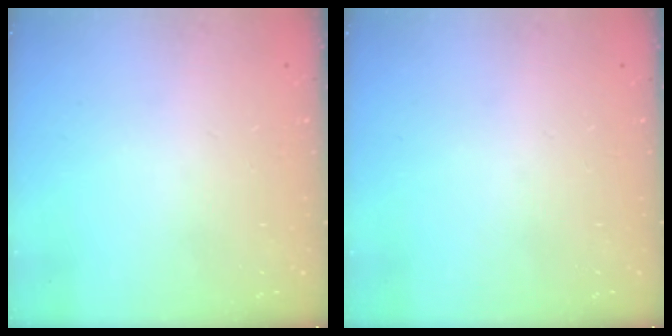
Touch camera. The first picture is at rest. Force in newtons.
{"total": 0.0}